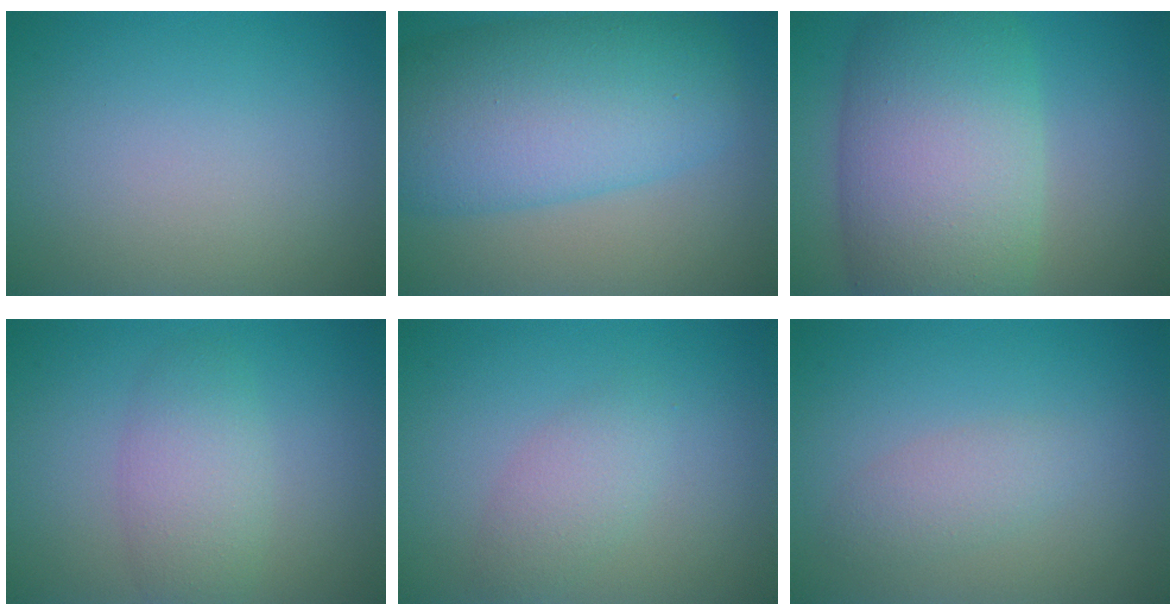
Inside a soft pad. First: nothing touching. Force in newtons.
{"total": 10.9, "press": 10.9, "slide": 0.3}
{"total": 11.9, "press": 11.9, "slide": 0.6}
{"total": 3.4, "press": 3.4, "slide": 0.1}
{"total": 2.2, "press": 2.2, "slide": 0.0}
{"total": 1.8, "press": 1.8, "slide": 0.1}